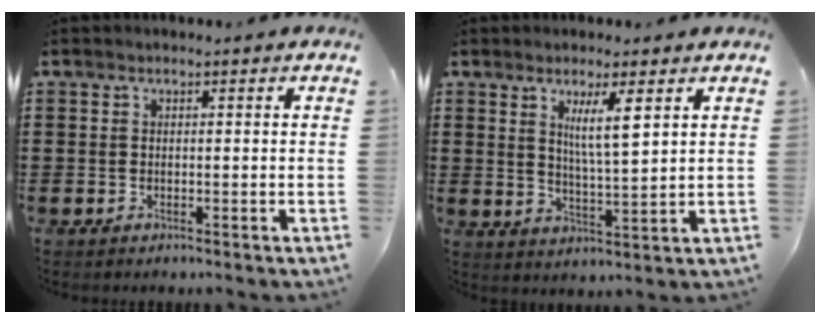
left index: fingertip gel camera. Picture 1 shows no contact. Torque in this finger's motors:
{"motor_torque": [0.76, -0.51, 0.21, 0.11]}